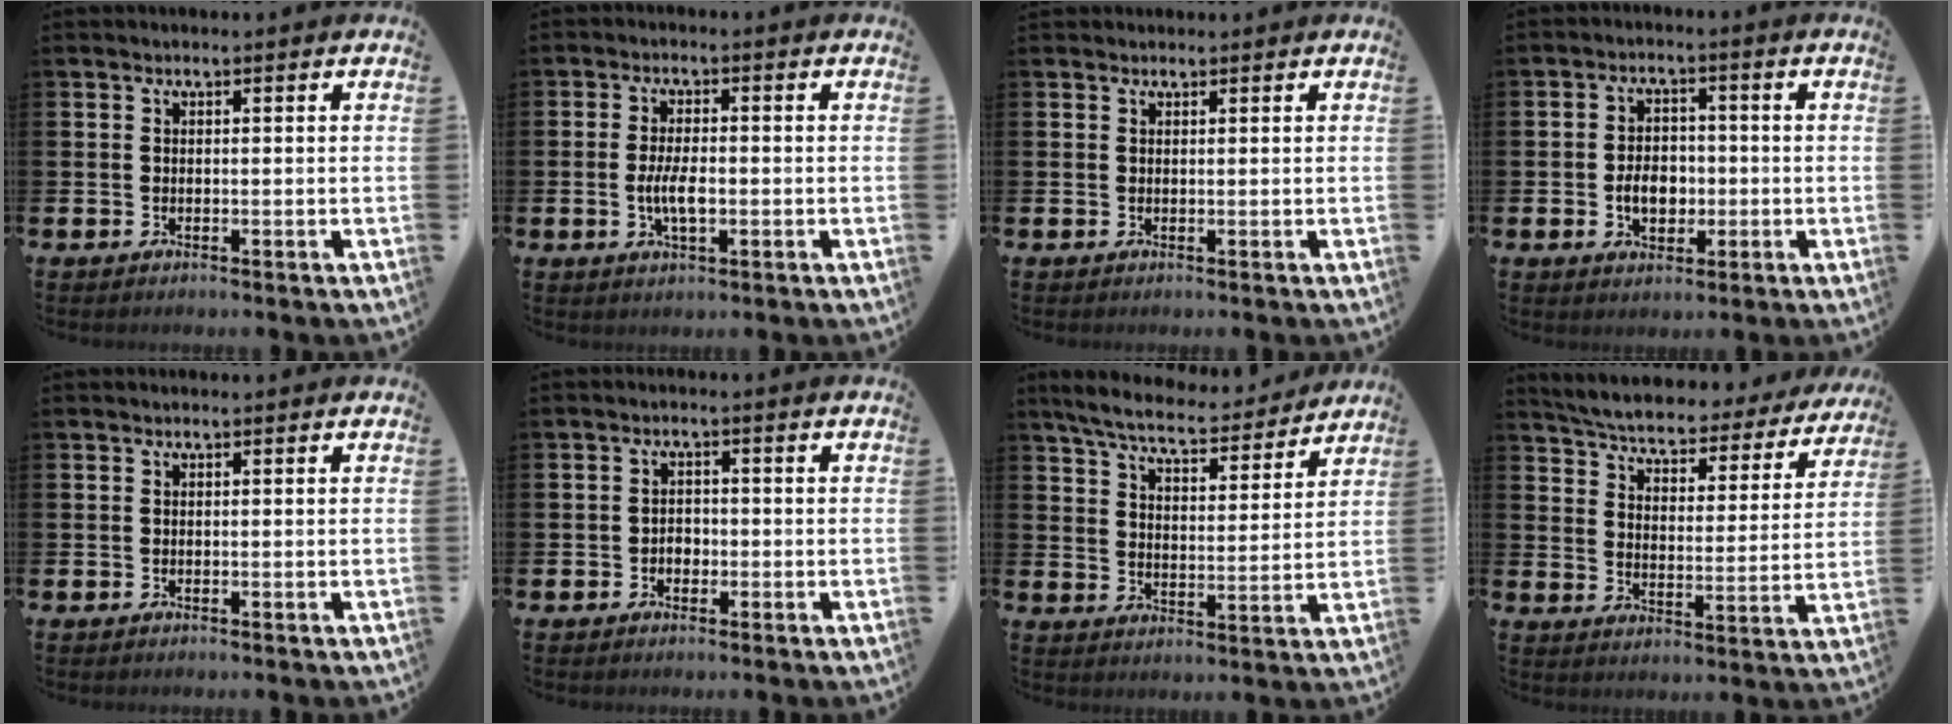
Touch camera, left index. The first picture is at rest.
{"total": 4.3, "force": [-0.7, 1.8, 3.8], "torque": [-0.076, 0.002, -0.016]}
{"total": 0.8, "force": [0.7, 0.3, -0.1], "torque": [0.011, -0.003, 0.011]}
{"total": 4.6, "force": [-0.9, 3.3, 3.0], "torque": [-0.044, 0.001, -0.022]}
{"total": 0.0}
{"total": 1.8, "force": [-0.7, 1.5, 0.7], "torque": [-0.007, 0.000, -0.018]}
{"total": 7.2, "force": [6.8, 1.0, 2.3], "torque": [-0.079, -0.040, 0.118]}
{"total": 5.1, "force": [4.9, 0.7, 1.3], "torque": [-0.053, -0.041, 0.077]}